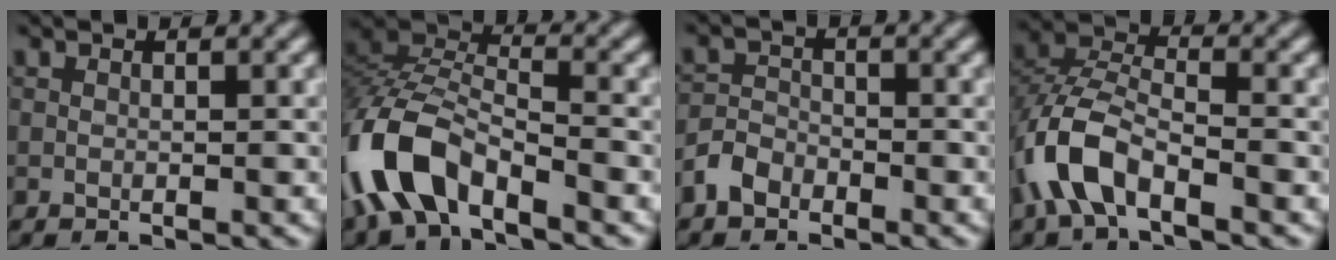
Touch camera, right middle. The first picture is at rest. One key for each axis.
{"total": 8.6, "fx": -5.2, "fy": 3.8, "fz": 5.6, "tx": -0.120, "ty": 0.001, "tz": -0.110}
{"total": 2.4, "fx": -1.6, "fy": 1.5, "fz": 0.8, "tx": -0.010, "ty": 0.007, "tz": -0.038}
{"total": 6.2, "fx": -3.3, "fy": 2.8, "fz": 4.5, "tx": -0.095, "ty": 0.004, "tz": -0.071}